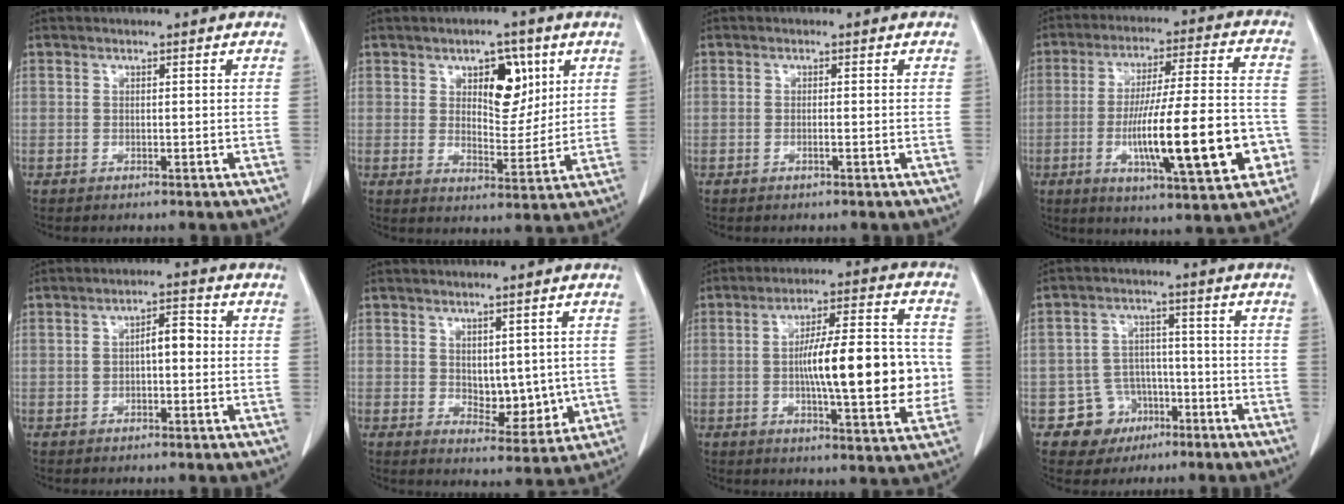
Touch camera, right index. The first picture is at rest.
{"total": 7.7, "force": [3.3, 4.0, 5.7], "torque": [-0.080, 0.007, 0.055]}
{"total": 0.7, "force": [-0.3, -0.1, 0.6], "torque": [-0.012, 0.000, -0.004]}
{"total": 19.2, "force": [-5.3, 2.8, 18.3], "torque": [-0.287, 0.003, -0.073]}
{"total": 4.2, "force": [0.0, 1.6, 3.8], "torque": [-0.068, 0.024, 0.000]}
{"total": 6.5, "force": [0.2, 3.7, 5.3], "torque": [-0.064, -0.009, 0.020]}
{"total": 16.4, "force": [-1.0, 3.4, 16.1], "torque": [-0.249, 0.017, -0.014]}
{"total": 6.6, "force": [-3.2, 5.8, 0.3], "torque": [0.010, 0.016, -0.045]}